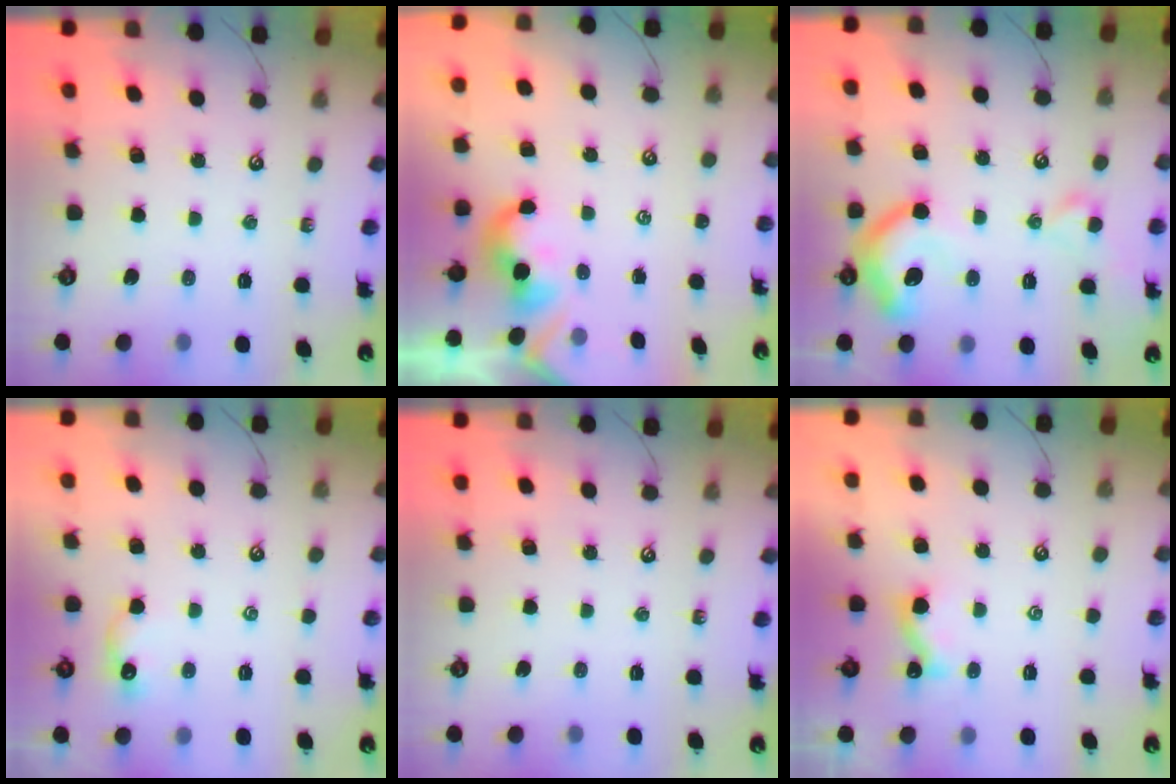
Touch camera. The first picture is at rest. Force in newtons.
{"total": 2.1, "press": 2.1, "slide": 0.4}
{"total": 11.3, "press": 11.2, "slide": 1.4}
{"total": 0.6, "press": 0.2, "slide": 0.6}
{"total": 0.0}
{"total": 0.0}